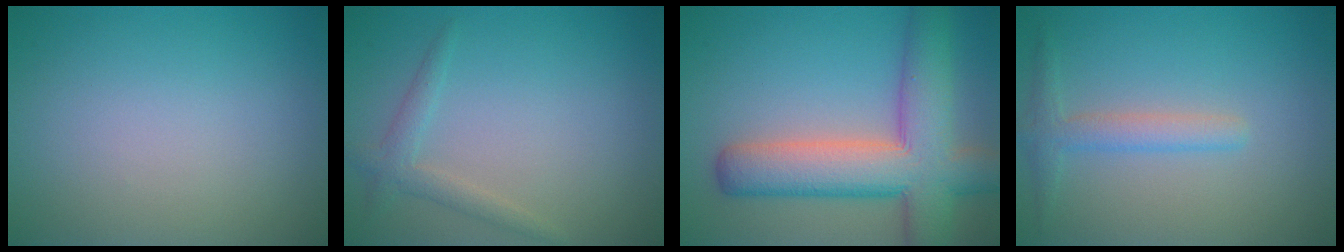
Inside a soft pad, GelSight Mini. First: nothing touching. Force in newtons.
{"total": 1.8, "press": 1.8, "slide": 0.1}
{"total": 9.4, "press": 9.4, "slide": 0.4}
{"total": 2.2, "press": 2.2, "slide": 0.1}